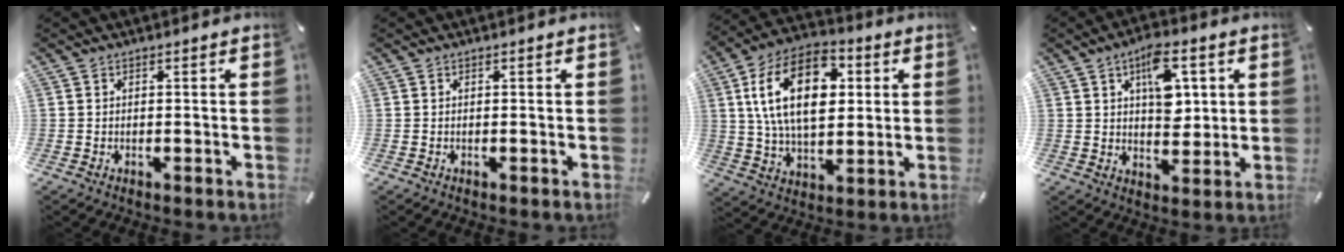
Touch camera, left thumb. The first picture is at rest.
{"total": 0.0}
{"total": 19.0, "force": [4.7, 12.0, 14.0], "torque": [-0.279, 0.005, 0.076]}
{"total": 11.0, "force": [4.0, 6.6, 7.9], "torque": [-0.105, -0.008, 0.068]}